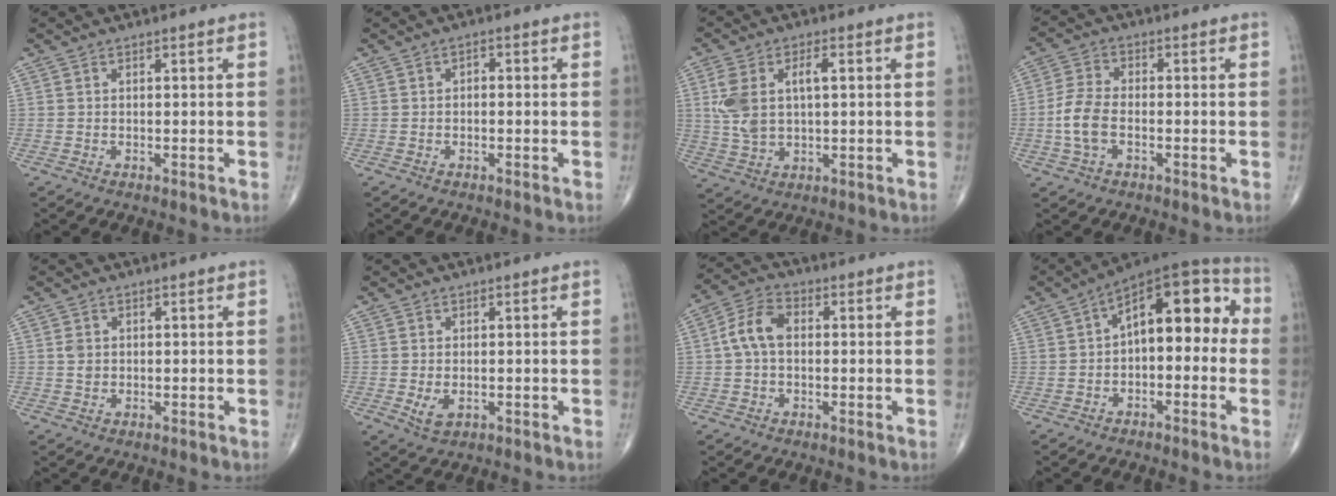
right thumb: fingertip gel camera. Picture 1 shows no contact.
{"total": 1.3, "force": [-0.1, 0.8, 1.0], "torque": [-0.003, 0.006, -0.009]}
{"total": 9.7, "force": [1.7, 5.0, 8.1], "torque": [-0.174, 0.012, 0.040]}
{"total": 6.8, "force": [-1.7, 3.9, 5.4], "torque": [-0.119, 0.017, -0.038]}
{"total": 1.8, "force": [0.2, 1.5, 1.0], "torque": [-0.011, 0.001, 0.007]}
{"total": 3.0, "force": [-0.4, 1.8, 2.3], "torque": [-0.041, -0.007, -0.002]}
{"total": 7.0, "force": [0.3, 4.6, 5.3], "torque": [-0.104, 0.024, -0.003]}
{"total": 15.1, "force": [0.7, 7.8, 12.9], "torque": [-0.144, 0.049, -0.004]}